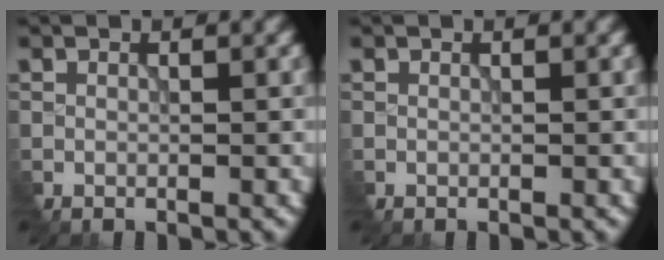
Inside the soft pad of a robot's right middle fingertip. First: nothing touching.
{"total": 0.0}